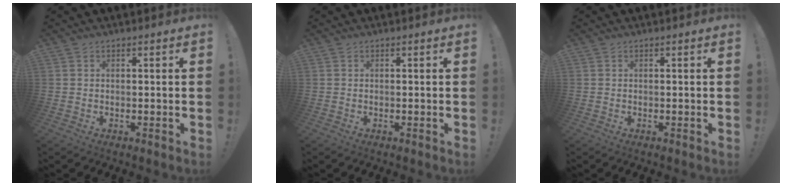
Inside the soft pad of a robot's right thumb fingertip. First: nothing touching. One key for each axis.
{"total": 0.0}
{"total": 0.0}